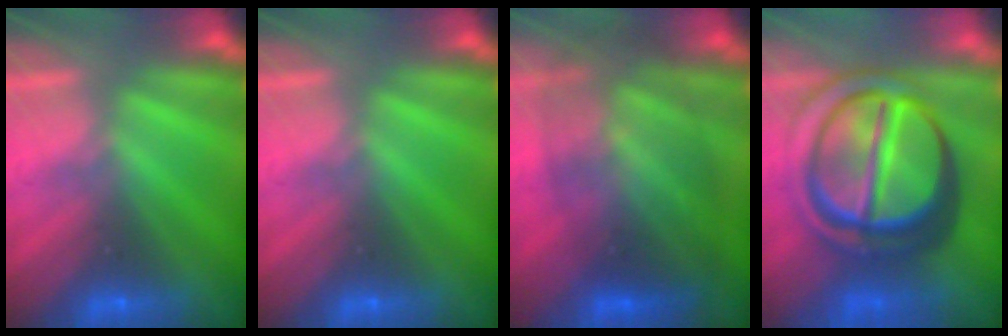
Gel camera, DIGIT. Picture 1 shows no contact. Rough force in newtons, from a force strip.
{"total": 0.0}
{"total": 10.9}
{"total": 7.0}